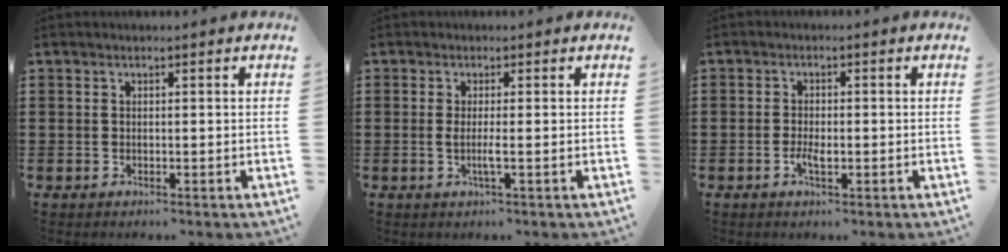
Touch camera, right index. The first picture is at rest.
{"total": 2.2, "force": [-0.5, -0.1, 2.1], "torque": [-0.039, -0.005, -0.010]}
{"total": 2.3, "force": [-0.8, 1.0, 1.9], "torque": [-0.044, -0.002, -0.016]}